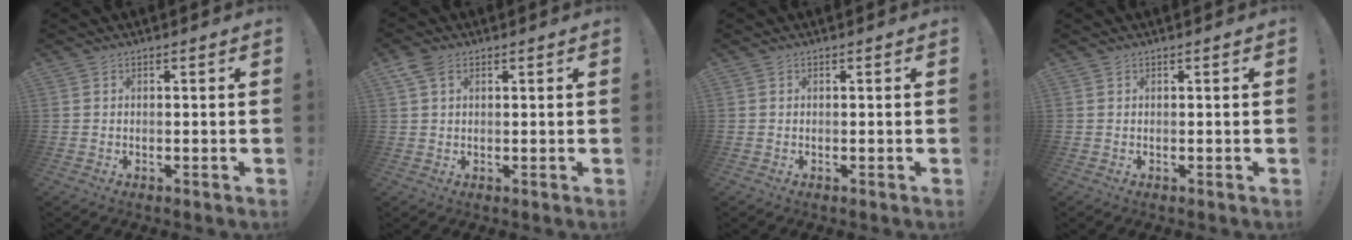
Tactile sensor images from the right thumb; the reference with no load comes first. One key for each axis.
{"total": 4.4, "fx": 2.2, "fy": 2.5, "fz": 2.8, "tx": -0.049, "ty": -0.003, "tz": 0.043}
{"total": 0.0}
{"total": 0.0}